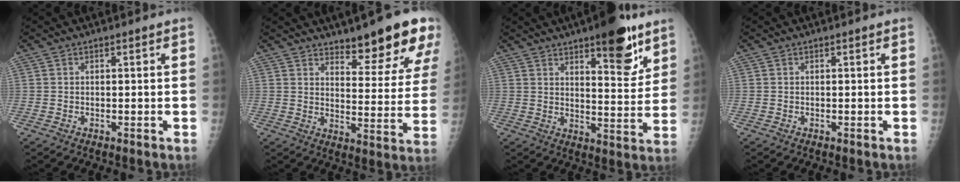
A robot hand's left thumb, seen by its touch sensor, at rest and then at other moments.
{"total": 14.5, "force": [10.6, 3.8, 9.2], "torque": [-0.080, -0.076, 0.145]}
{"total": 13.3, "force": [8.2, 4.3, 9.6], "torque": [-0.099, -0.049, 0.116]}
{"total": 0.0}